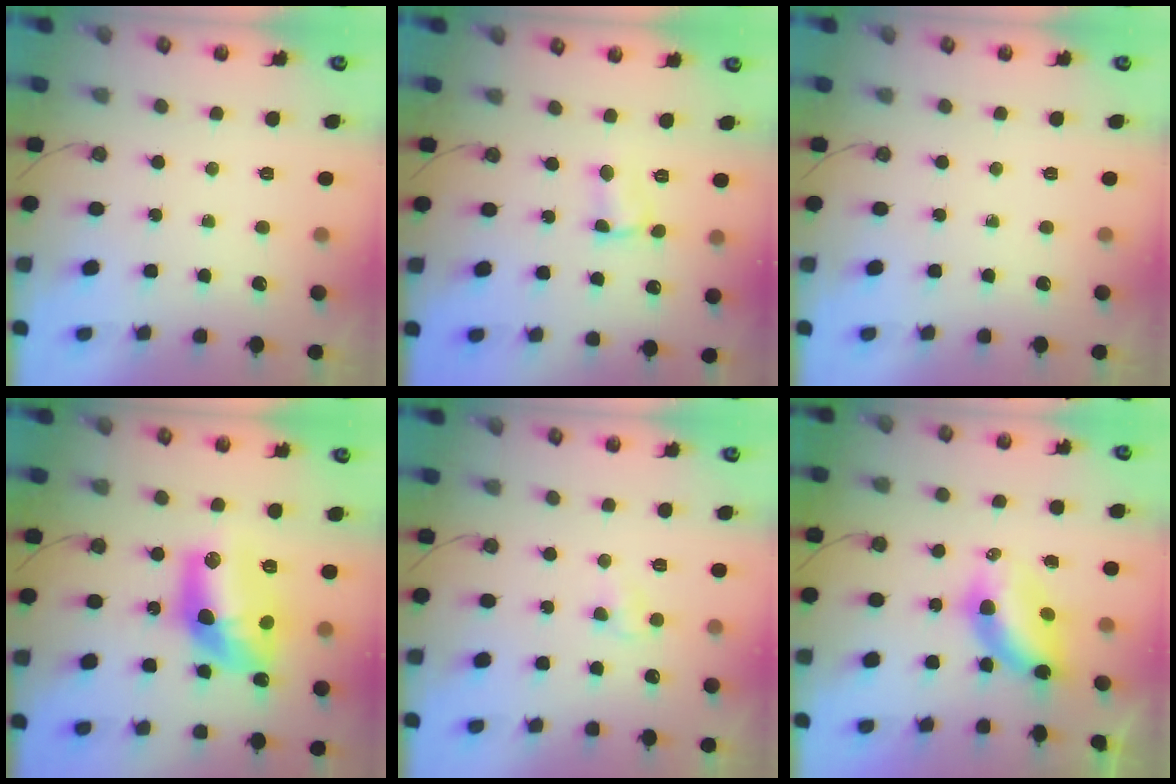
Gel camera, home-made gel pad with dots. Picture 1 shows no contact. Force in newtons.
{"total": 2.8, "press": 2.8, "slide": 0.3}
{"total": 0.0}
{"total": 15.1, "press": 15.1, "slide": 0.8}
{"total": 3.0, "press": 2.9, "slide": 0.3}
{"total": 6.7, "press": 6.7, "slide": 0.7}